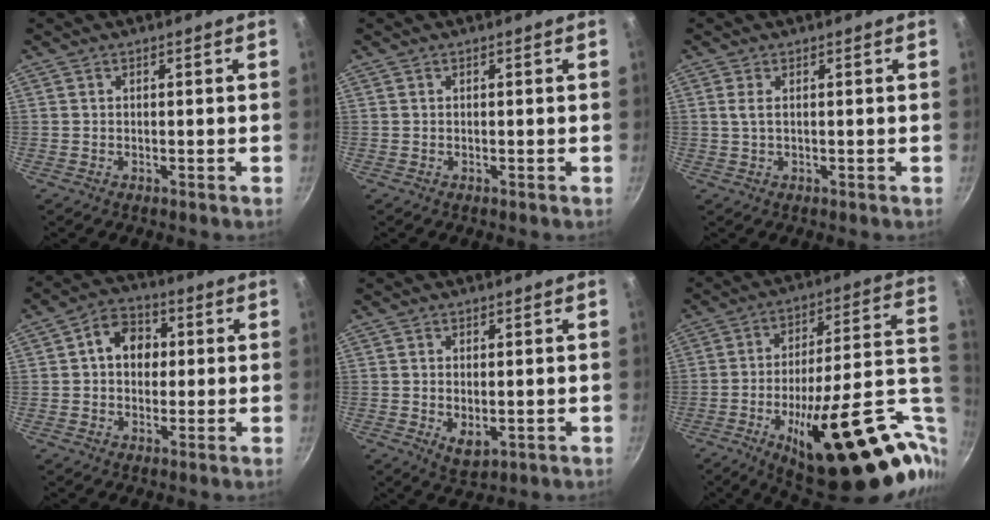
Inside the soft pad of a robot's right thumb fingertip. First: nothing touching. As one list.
[{"total": 0.0}, {"total": 1.6, "force": [0.3, 0.5, 1.4], "torque": [-0.033, -0.001, 0.008]}, {"total": 8.3, "force": [1.1, 6.5, 5.0], "torque": [-0.044, 0.012, 0.003]}, {"total": 4.5, "force": [-0.6, 2.5, 3.6], "torque": [-0.060, -0.015, -0.002]}, {"total": 33.1, "force": [-8.9, 11.8, 29.7], "torque": [-0.380, 0.013, -0.118]}]